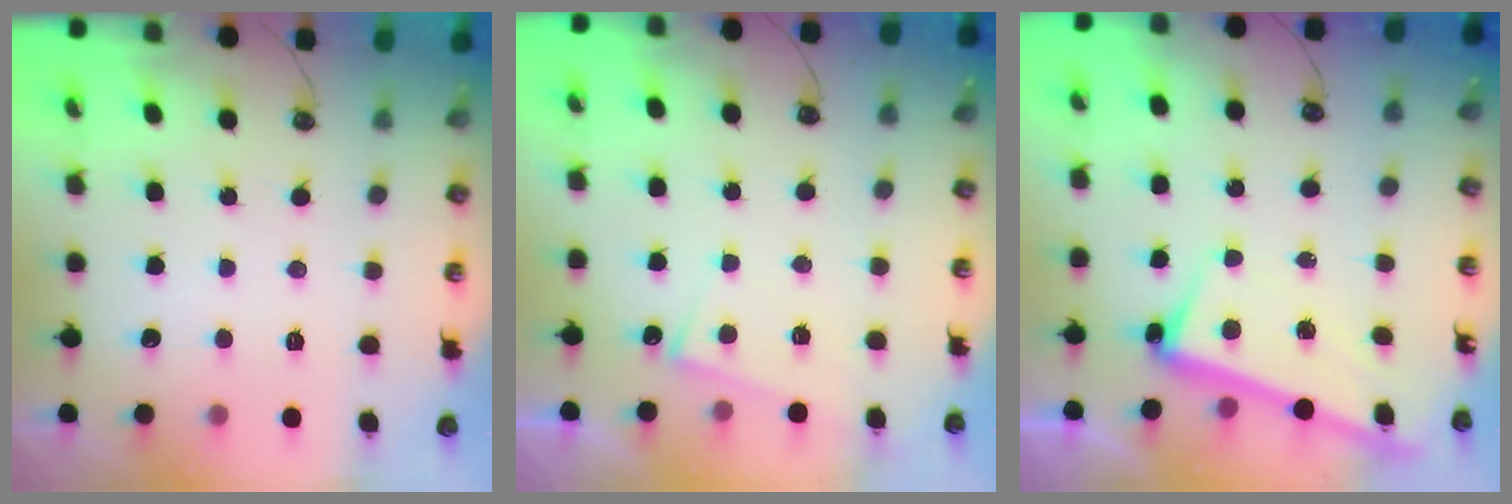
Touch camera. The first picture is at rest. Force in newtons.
{"total": 6.4, "press": 6.4, "slide": 0.5}
{"total": 2.6, "press": 2.3, "slide": 1.2}